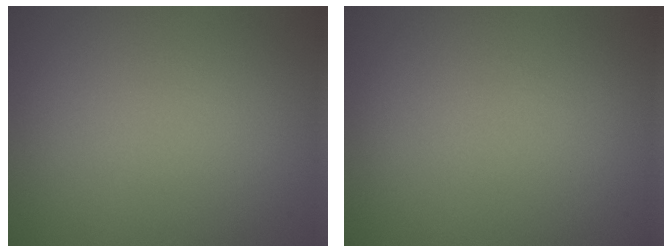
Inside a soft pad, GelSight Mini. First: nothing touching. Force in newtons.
{"total": 0.0}